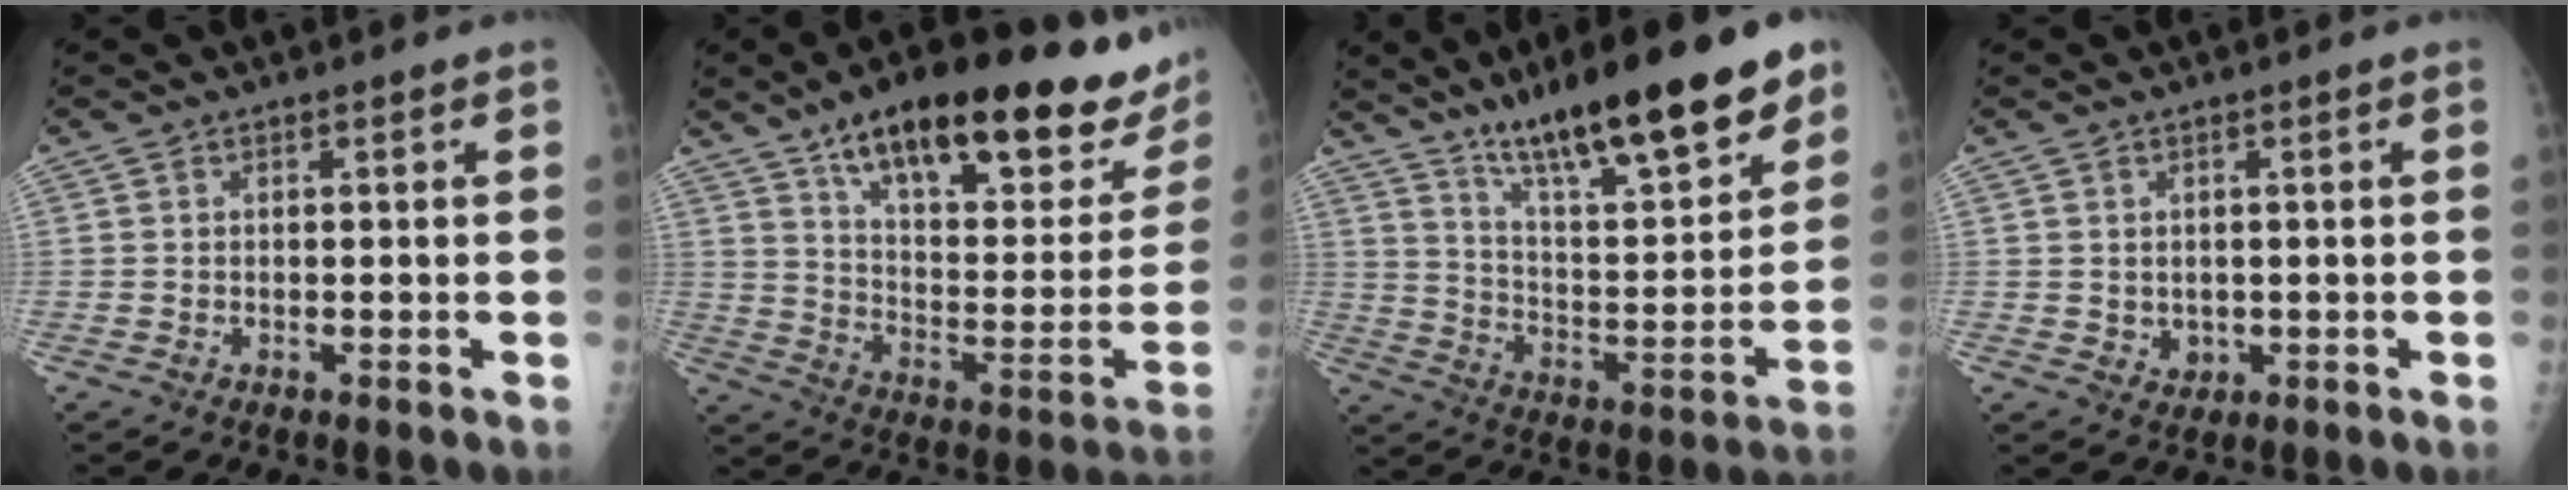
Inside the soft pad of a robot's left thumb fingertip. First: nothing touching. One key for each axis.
{"total": 30.8, "fx": 20.7, "fy": 9.3, "fz": 20.8, "tx": -0.268, "ty": -0.064, "tz": 0.302}
{"total": 24.0, "fx": 16.4, "fy": 5.5, "fz": 16.7, "tx": -0.236, "ty": -0.070, "tz": 0.272}
{"total": 2.3, "fx": 0.2, "fy": 2.0, "fz": 1.1, "tx": -0.012, "ty": -0.003, "tz": 0.011}